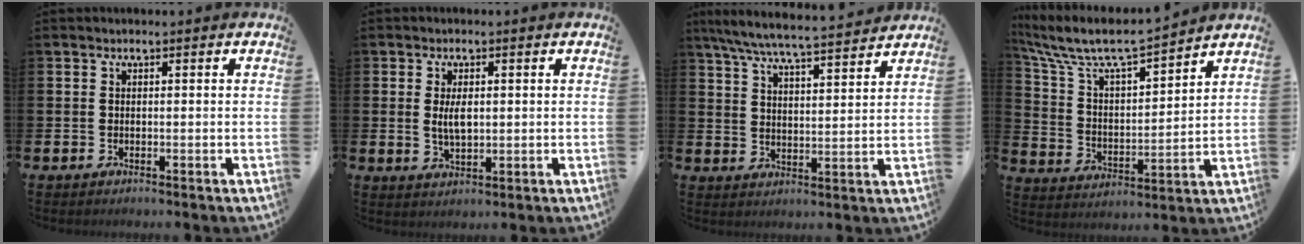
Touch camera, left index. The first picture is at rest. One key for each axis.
{"total": 3.3, "fx": 0.6, "fy": 1.6, "fz": 2.9, "tx": -0.050, "ty": 0.003, "tz": 0.006}
{"total": 7.2, "fx": 6.8, "fy": 0.3, "fz": 2.5, "tx": -0.075, "ty": -0.043, "tz": 0.119}
{"total": 8.6, "fx": 7.9, "fy": 1.4, "fz": 3.0, "tx": -0.101, "ty": -0.056, "tz": 0.134}